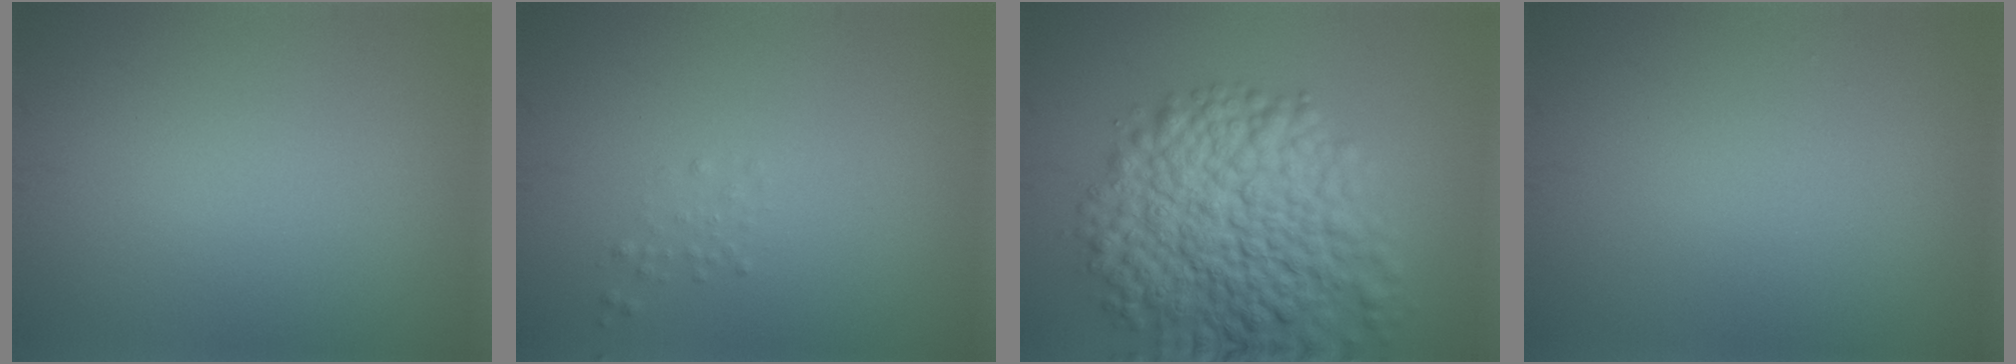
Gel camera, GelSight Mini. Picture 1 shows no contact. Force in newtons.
{"total": 0.6, "press": 0.6, "slide": 0.1}
{"total": 11.8, "press": 11.7, "slide": 0.6}
{"total": 0.0}